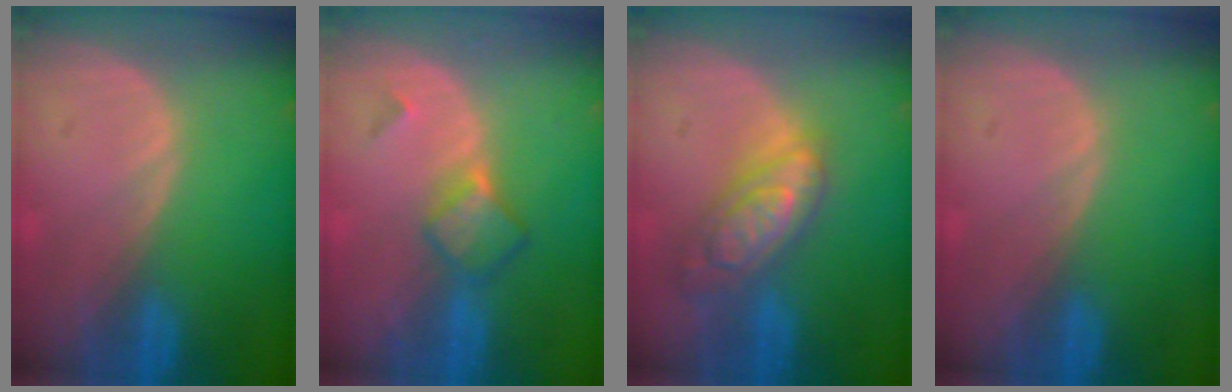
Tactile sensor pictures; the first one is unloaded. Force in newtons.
{"total": 4.9, "press": 4.3, "slide": 2.3}
{"total": 7.5, "press": 7.5, "slide": 0.4}
{"total": 0.0}